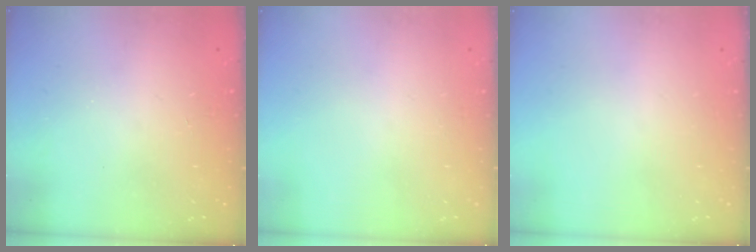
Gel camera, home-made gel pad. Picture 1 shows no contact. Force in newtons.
{"total": 0.0}
{"total": 0.0}